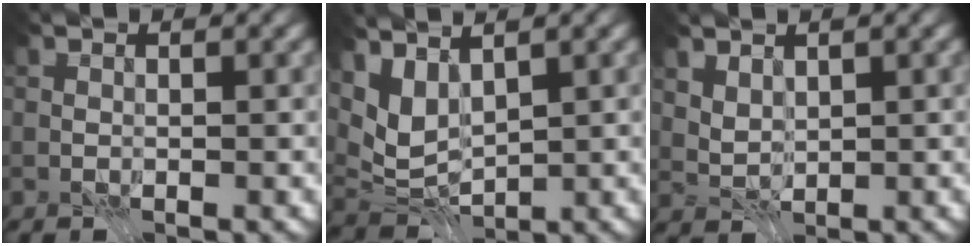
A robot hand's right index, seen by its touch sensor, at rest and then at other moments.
{"total": 4.1, "force": [2.1, 2.0, 2.8], "torque": [-0.059, -0.008, 0.044]}
{"total": 2.1, "force": [1.3, 1.3, 1.1], "torque": [-0.027, -0.008, 0.036]}